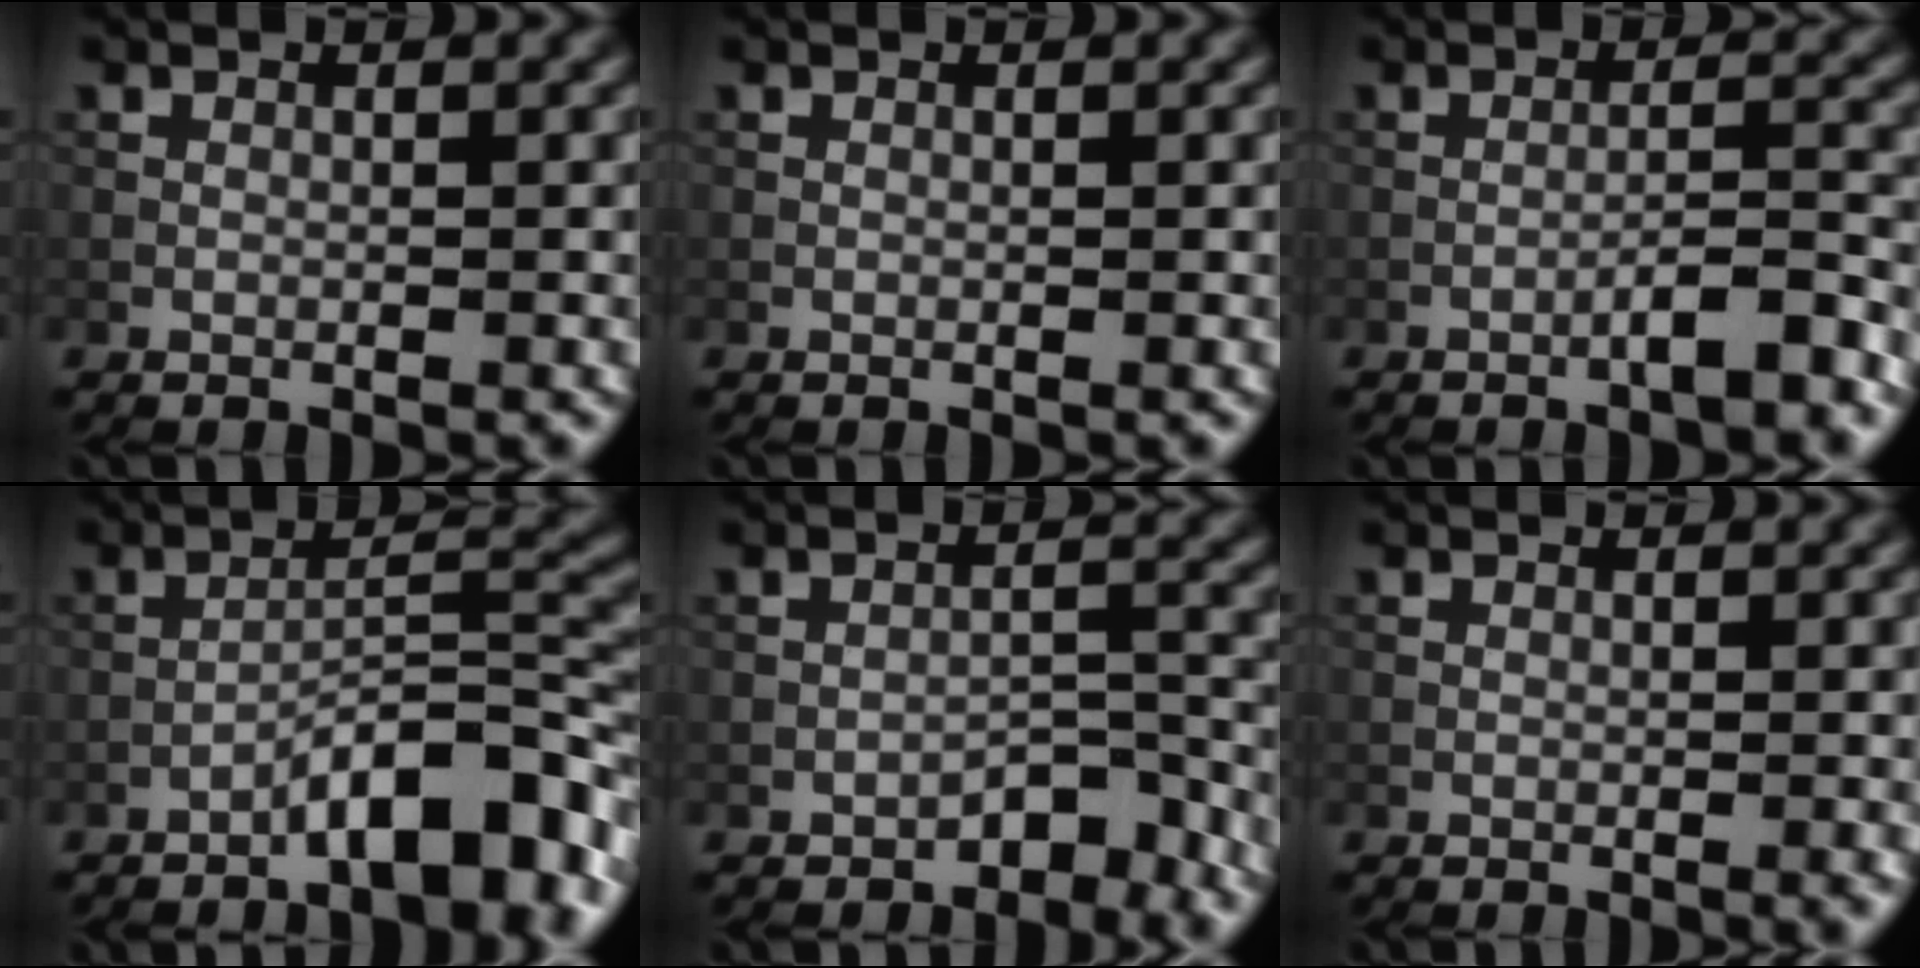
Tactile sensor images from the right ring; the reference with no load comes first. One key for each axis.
{"total": 0.0}
{"total": 3.1, "fx": -2.1, "fy": 0.3, "fz": 2.3, "tx": -0.034, "ty": 0.016, "tz": -0.036}
{"total": 7.4, "fx": -4.6, "fy": 1.9, "fz": 5.4, "tx": -0.078, "ty": 0.021, "tz": -0.076}
{"total": 2.9, "fx": -2.3, "fy": 1.2, "fz": 1.3, "tx": -0.014, "ty": 0.014, "tz": -0.037}
{"total": 0.9, "fx": -0.3, "fy": 0.2, "fz": 0.8, "tx": -0.009, "ty": -0.001, "tz": -0.006}